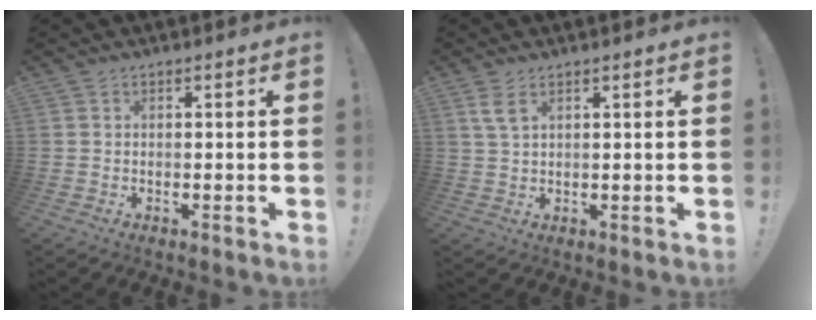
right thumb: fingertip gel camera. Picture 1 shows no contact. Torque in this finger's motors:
{"motor_torque": [0.08, 0.26, -0.10, 0.08, 0.18]}